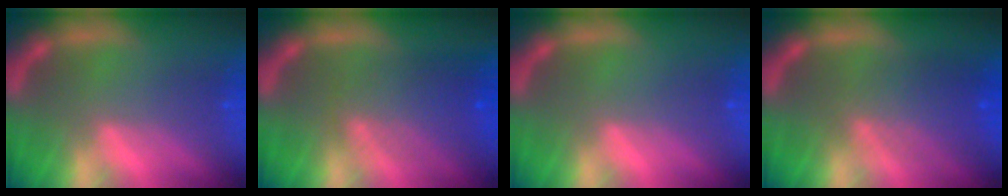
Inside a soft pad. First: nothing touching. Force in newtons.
{"total": 5.6}
{"total": 0.0}
{"total": 5.5}